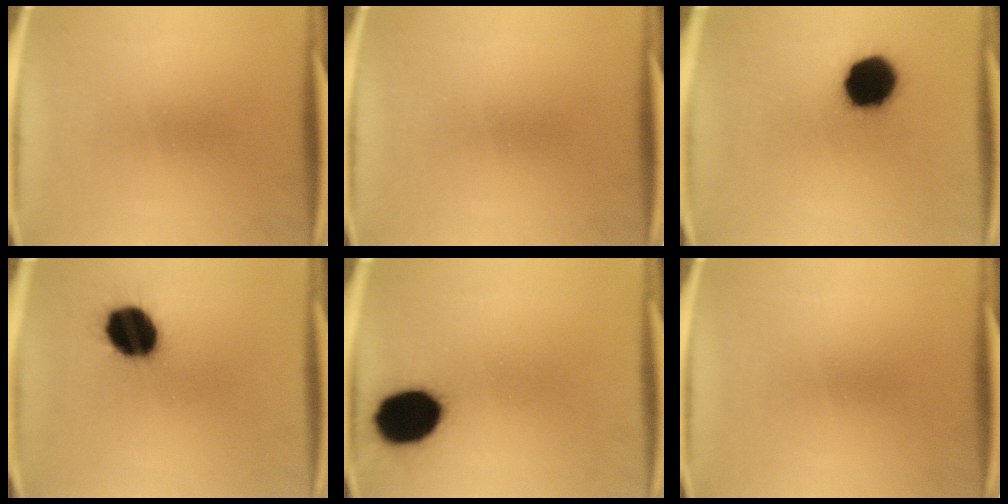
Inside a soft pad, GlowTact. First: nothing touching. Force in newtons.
{"total": 0.0}
{"total": 16.2}
{"total": 14.7}
{"total": 16.1}
{"total": 0.0}